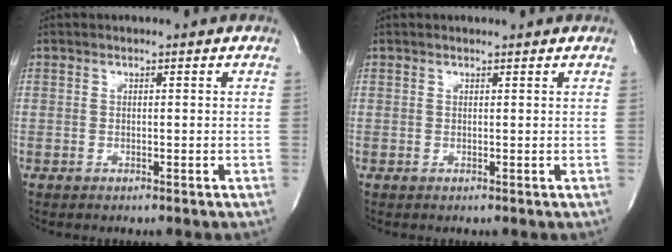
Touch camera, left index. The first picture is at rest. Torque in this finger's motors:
{"motor_torque": [0.22, -0.25, 0.03, 0.00]}